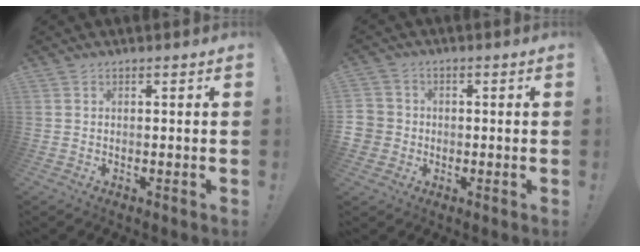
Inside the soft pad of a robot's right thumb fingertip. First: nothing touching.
{"total": 4.8, "force": [-0.8, 4.5, 1.3], "torque": [-0.028, 0.011, -0.014]}